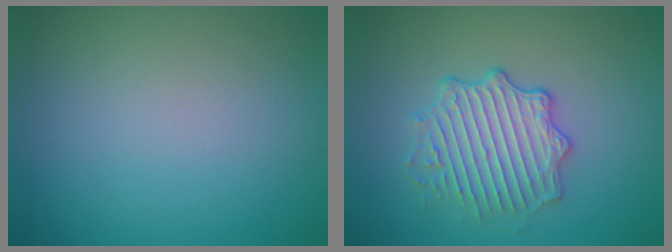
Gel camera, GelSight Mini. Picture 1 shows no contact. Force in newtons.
{"total": 4.2, "press": 3.8, "slide": 1.7}